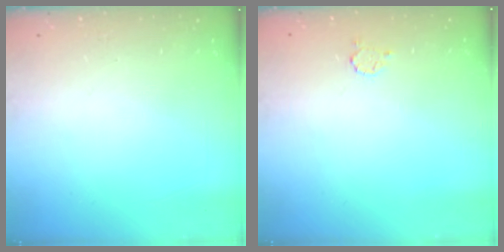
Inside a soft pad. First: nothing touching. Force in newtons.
{"total": 2.3, "press": 2.3, "slide": 0.3}